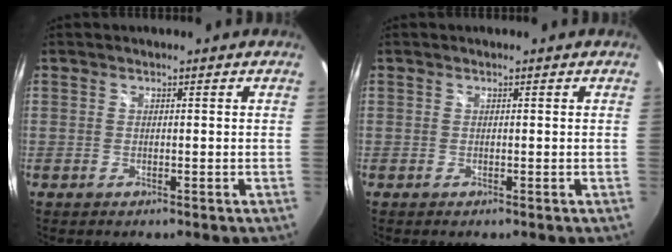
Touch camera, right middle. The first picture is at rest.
{"total": 0.0}